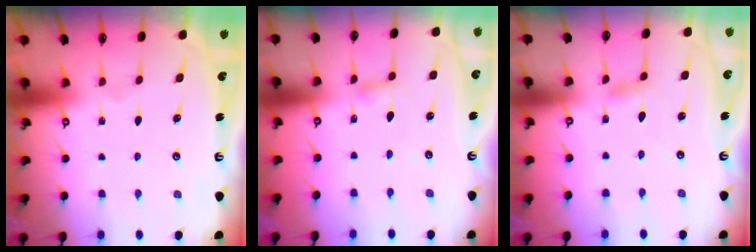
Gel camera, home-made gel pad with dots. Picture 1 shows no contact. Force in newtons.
{"total": 1.8, "press": 1.7, "slide": 0.2}
{"total": 4.7, "press": 4.7, "slide": 0.3}